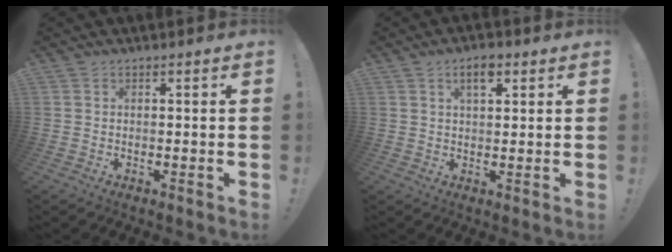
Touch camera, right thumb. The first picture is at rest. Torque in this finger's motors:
{"motor_torque": [-0.20, 0.33, 0.49, 0.38, 0.21]}